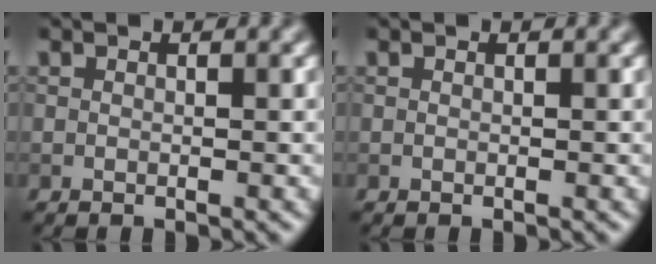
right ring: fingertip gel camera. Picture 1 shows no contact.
{"total": 0.0}